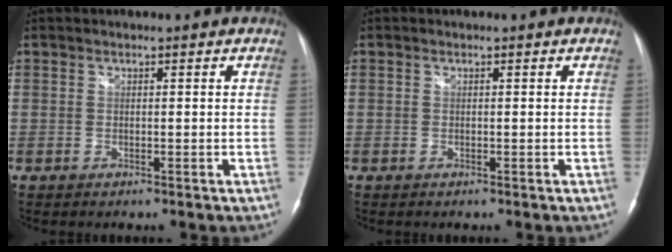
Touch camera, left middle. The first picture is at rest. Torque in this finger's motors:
{"motor_torque": [0.00, 0.00, -0.01, 0.00]}